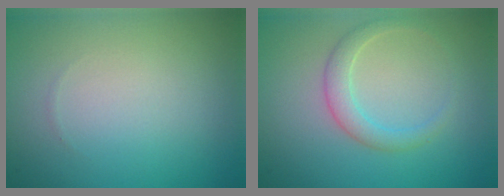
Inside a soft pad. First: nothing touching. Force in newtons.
{"total": 2.1, "press": 2.1, "slide": 0.1}